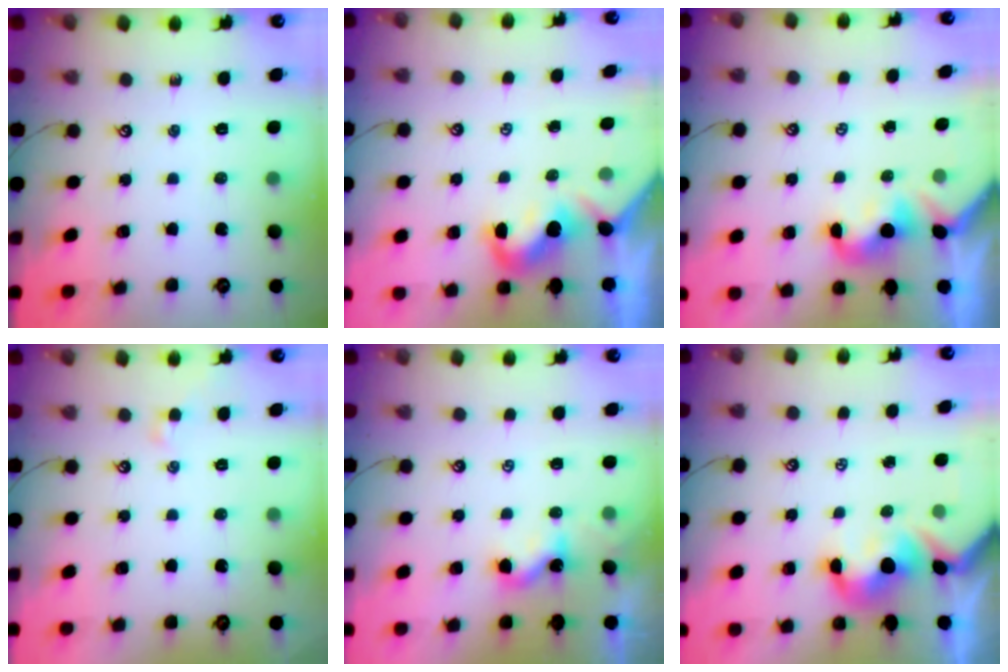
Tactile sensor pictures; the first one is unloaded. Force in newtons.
{"total": 1.8, "press": 1.8, "slide": 0.6}
{"total": 1.6, "press": 1.5, "slide": 0.4}
{"total": 0.7, "press": 0.6, "slide": 0.4}
{"total": 1.9, "press": 1.9, "slide": 0.1}
{"total": 3.0, "press": 2.8, "slide": 1.0}